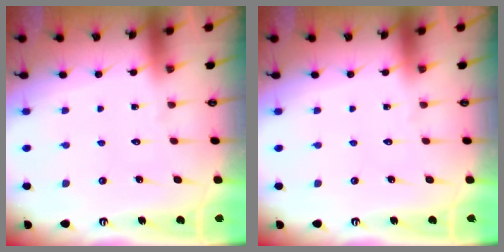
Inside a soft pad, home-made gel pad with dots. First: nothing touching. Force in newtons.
{"total": 0.0}